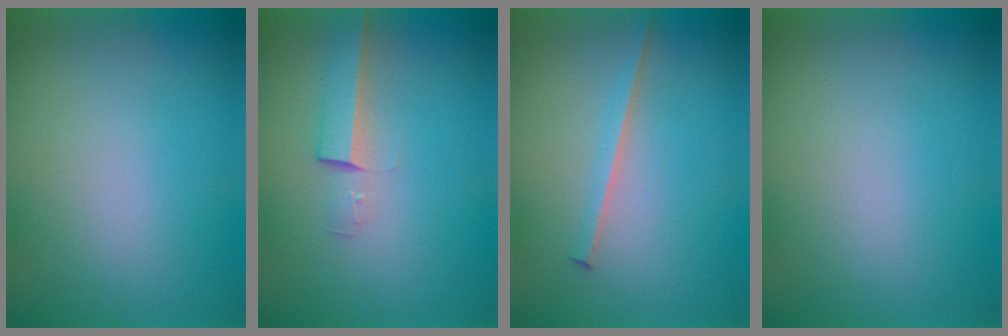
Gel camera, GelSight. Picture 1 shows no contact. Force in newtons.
{"total": 2.6}
{"total": 1.8}
{"total": 1.3}